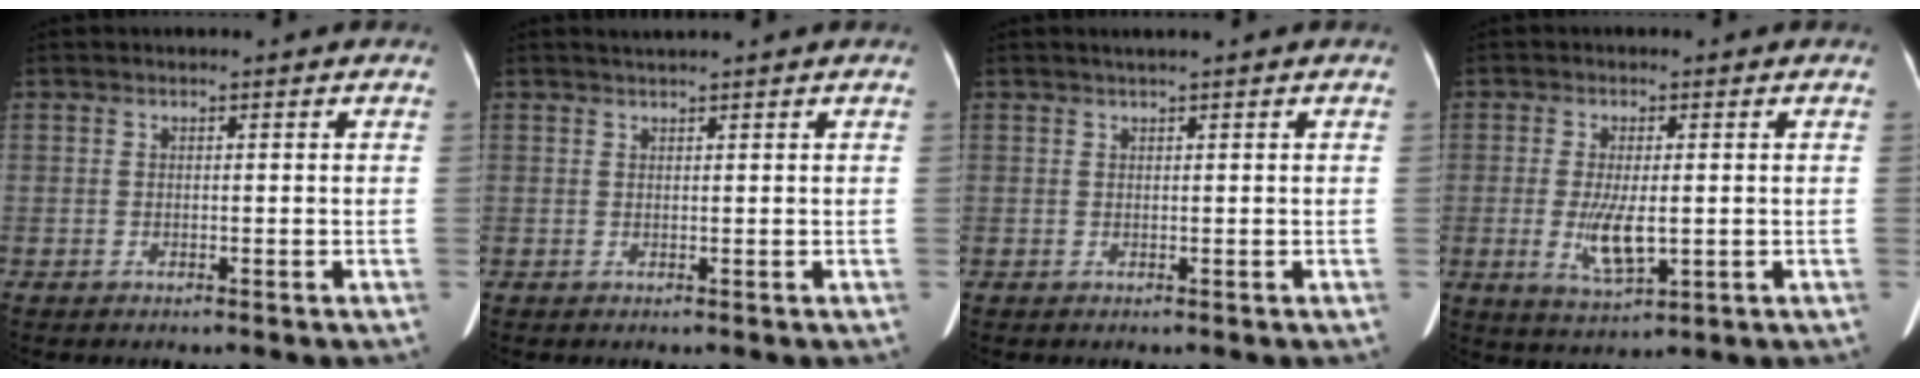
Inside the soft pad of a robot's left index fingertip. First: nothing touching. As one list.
[{"total": 1.4, "force": [1.2, -0.5, 0.5], "torque": [-0.009, 0.009, 0.029]}, {"total": 0.9, "force": [0.6, -0.2, 0.7], "torque": [-0.015, 0.006, 0.016]}, {"total": 6.1, "force": [-0.8, 2.0, 5.7], "torque": [-0.116, -0.014, -0.007]}]